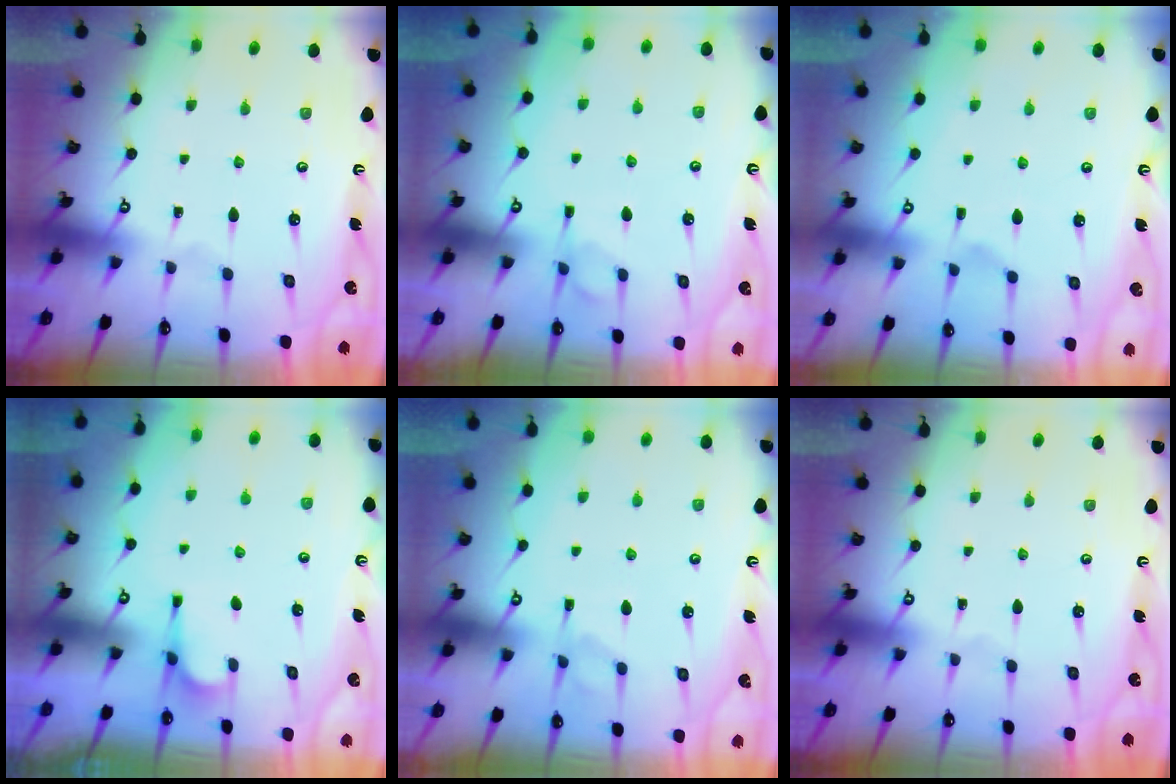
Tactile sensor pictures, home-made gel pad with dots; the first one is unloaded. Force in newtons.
{"total": 1.3, "press": 0.7, "slide": 1.2}
{"total": 2.7, "press": 2.4, "slide": 1.2}
{"total": 2.4, "press": 2.2, "slide": 1.0}
{"total": 1.1, "press": 0.3, "slide": 1.1}
{"total": 0.0}